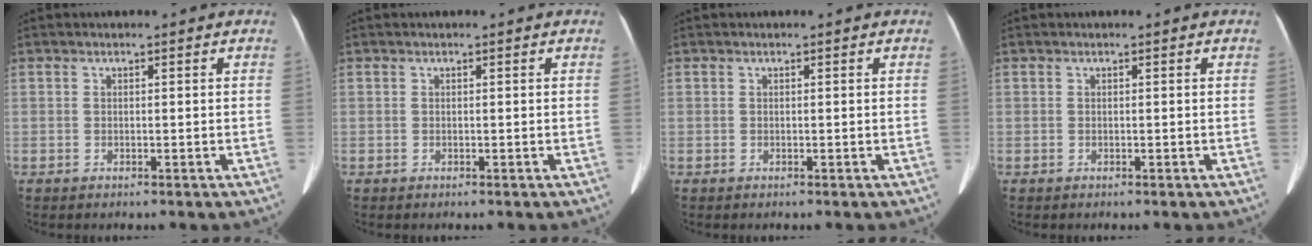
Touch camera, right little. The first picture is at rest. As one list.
[{"total": 0.0}, {"total": 0.0}, {"total": 0.0}]